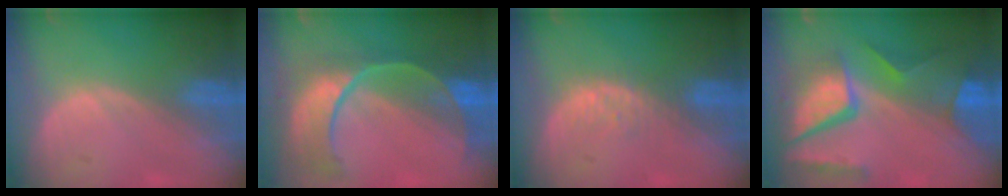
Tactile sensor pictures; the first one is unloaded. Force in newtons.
{"total": 11.1, "press": 9.3, "slide": 6.0}
{"total": 2.8, "press": 2.8, "slide": 0.3}
{"total": 11.4, "press": 9.5, "slide": 6.4}